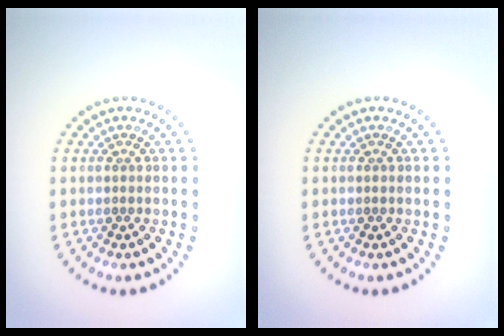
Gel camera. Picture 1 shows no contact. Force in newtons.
{"total": 0.0}